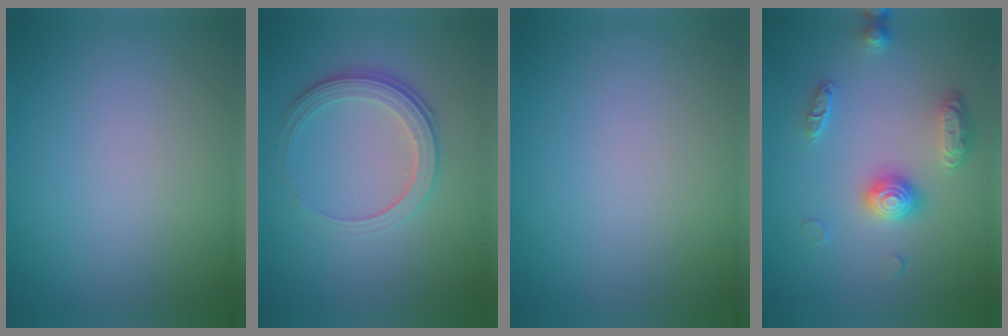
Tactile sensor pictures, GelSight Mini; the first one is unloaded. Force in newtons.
{"total": 3.8, "press": 2.8, "slide": 2.6}
{"total": 0.0}
{"total": 3.4, "press": 3.0, "slide": 1.7}